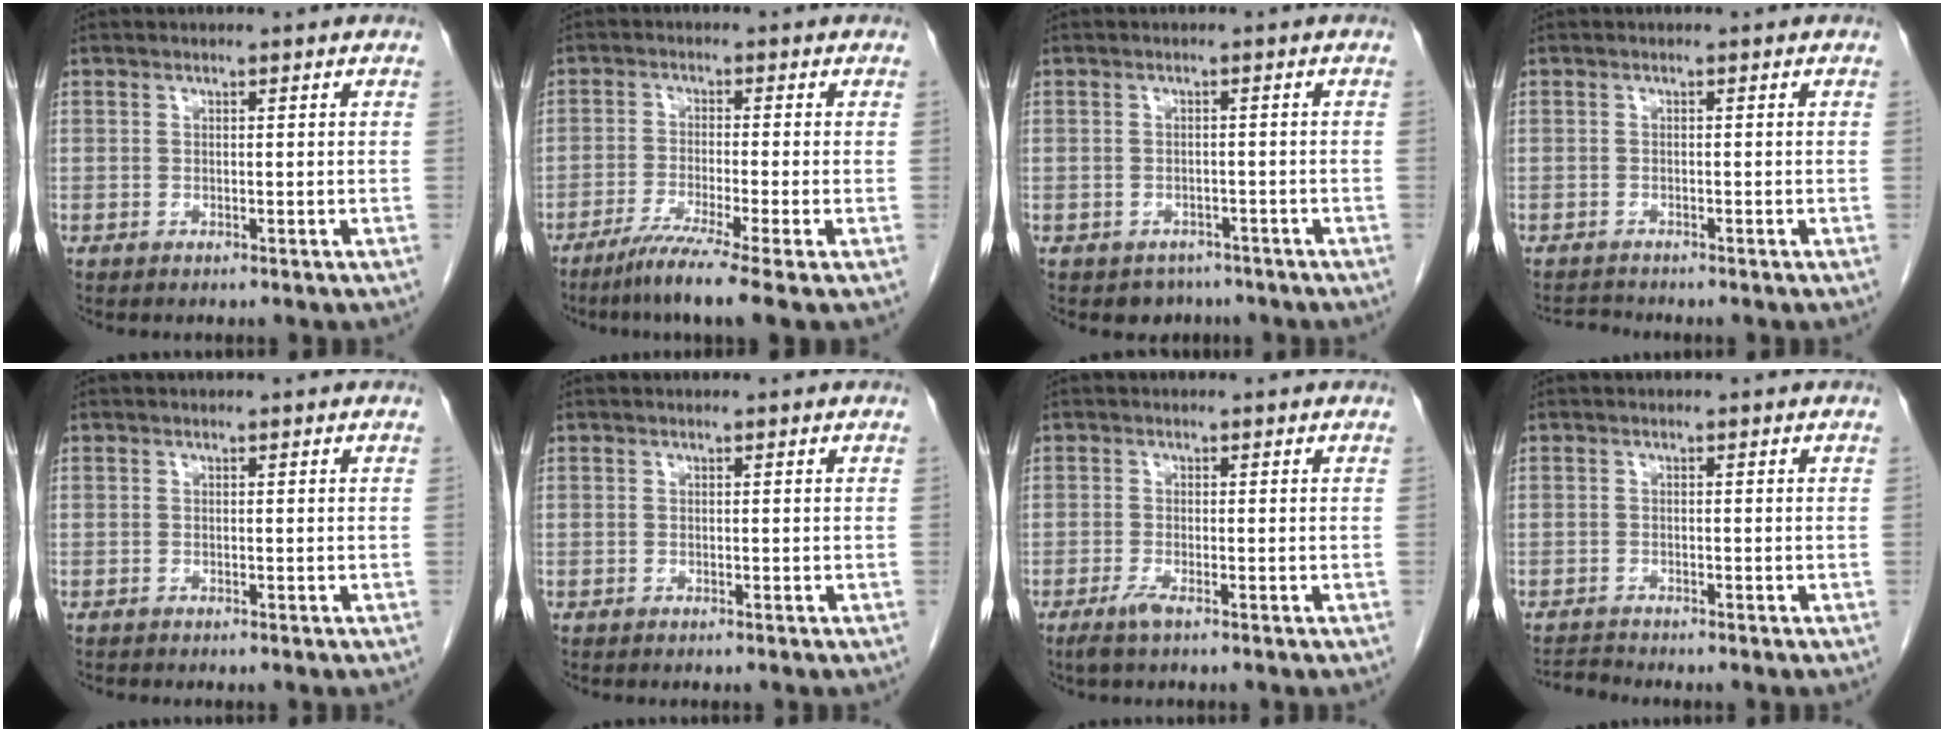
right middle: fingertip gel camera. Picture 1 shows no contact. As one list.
[{"total": 7.3, "force": [-5.0, -1.3, 5.2], "torque": [-0.088, -0.025, -0.088]}, {"total": 3.2, "force": [-2.4, 2.1, 0.0], "torque": [-0.001, 0.007, -0.031]}, {"total": 1.6, "force": [-1.5, -0.1, -0.2], "torque": [0.002, -0.011, -0.024]}, {"total": 0.0}, {"total": 0.0}, {"total": 1.9, "force": [-1.3, 0.0, 1.4], "torque": [-0.034, -0.005, -0.027]}, {"total": 1.7, "force": [-1.5, -0.6, -0.3], "torque": [0.002, -0.014, -0.028]}]